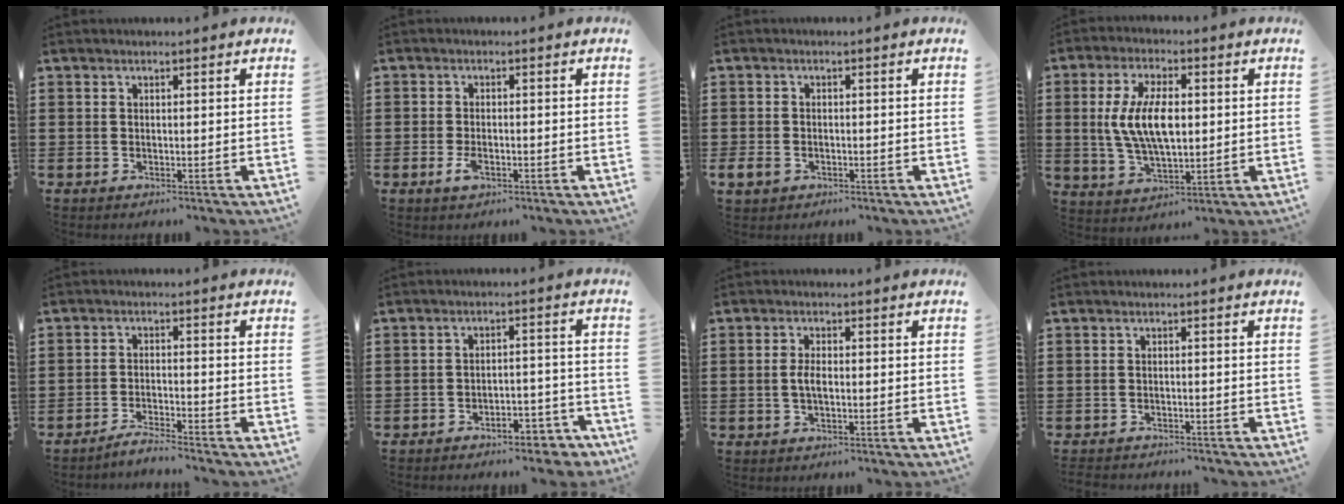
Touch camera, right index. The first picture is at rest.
{"total": 2.4, "force": [-1.0, 1.1, 1.9], "torque": [-0.049, -0.007, -0.021]}
{"total": 1.8, "force": [-0.9, 1.3, 0.8], "torque": [-0.033, -0.006, -0.022]}
{"total": 9.3, "force": [0.6, 4.1, 8.3], "torque": [-0.176, 0.006, 0.005]}
{"total": 2.8, "force": [-2.8, -0.4, 0.4], "torque": [-0.010, 0.001, -0.055]}
{"total": 4.9, "force": [-4.6, 0.9, 1.5], "torque": [-0.025, 0.006, -0.090]}
{"total": 2.6, "force": [-0.3, 1.1, 2.3], "torque": [-0.060, -0.004, -0.011]}
{"total": 1.5, "force": [-1.5, 0.1, 0.0], "torque": [-0.005, 0.000, -0.032]}